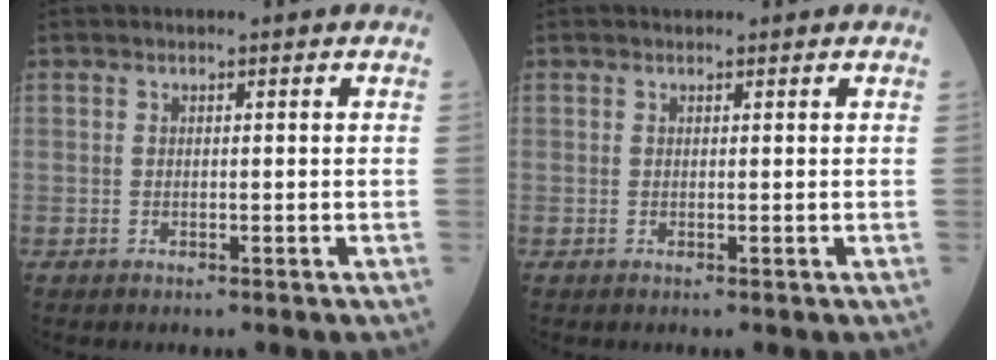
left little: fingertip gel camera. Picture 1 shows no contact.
{"total": 0.0}